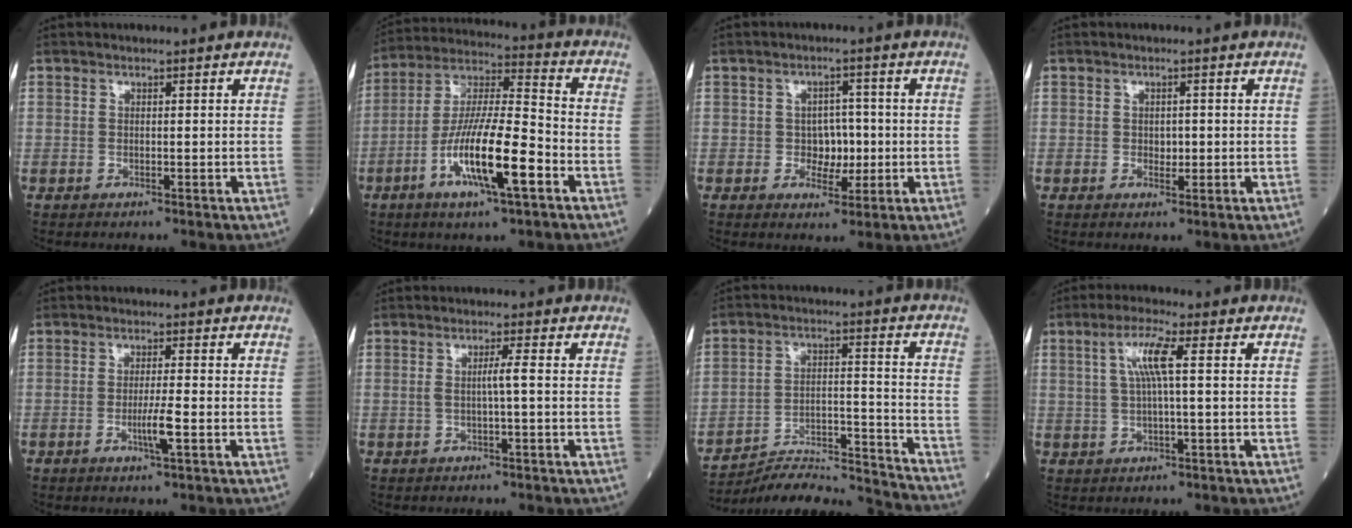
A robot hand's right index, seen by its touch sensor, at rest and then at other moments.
{"total": 15.1, "force": [-5.8, 2.1, 13.8], "torque": [-0.264, -0.007, -0.105]}
{"total": 4.4, "force": [-0.6, 3.1, 3.1], "torque": [-0.039, 0.007, -0.007]}
{"total": 1.8, "force": [-0.2, 1.1, 1.4], "torque": [-0.019, 0.002, -0.002]}
{"total": 3.6, "force": [-1.2, -0.2, 3.4], "torque": [-0.064, -0.005, -0.023]}
{"total": 2.3, "force": [-0.2, -0.3, 2.3], "torque": [-0.040, 0.001, -0.004]}
{"total": 16.4, "force": [-16.2, -0.9, 2.2], "torque": [-0.032, 0.024, -0.251]}
{"total": 5.4, "force": [1.2, 0.1, 5.3], "torque": [-0.106, 0.010, 0.025]}